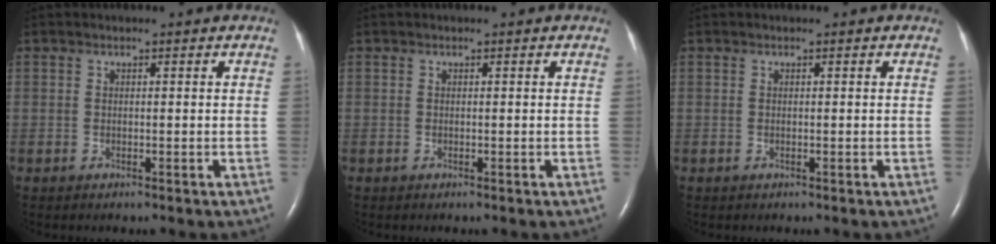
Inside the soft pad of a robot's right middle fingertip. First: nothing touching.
{"total": 0.0}
{"total": 0.0}